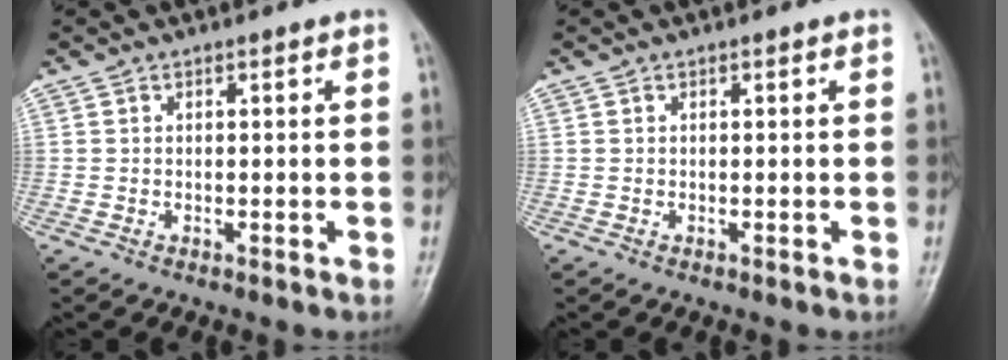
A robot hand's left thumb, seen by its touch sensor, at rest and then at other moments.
{"total": 0.0}